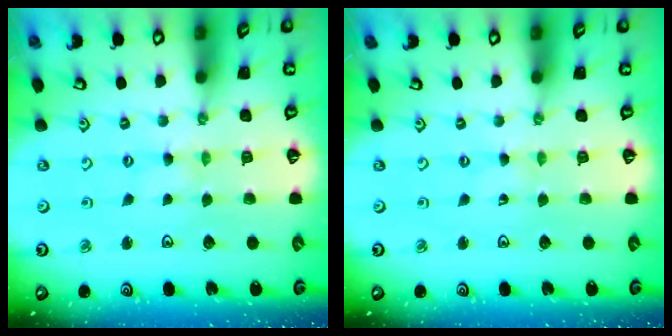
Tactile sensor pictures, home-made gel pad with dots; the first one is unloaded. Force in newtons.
{"total": 0.6, "press": 0.6, "slide": 0.1}